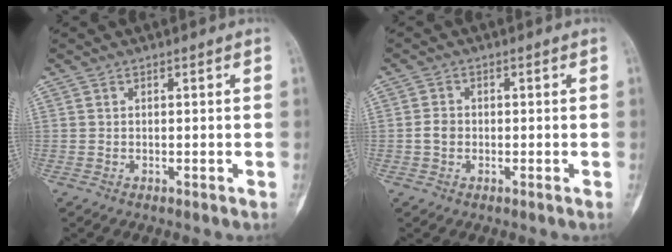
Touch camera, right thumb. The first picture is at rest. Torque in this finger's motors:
{"motor_torque": [0.46, 0.78, 0.13, -0.40, 0.02]}